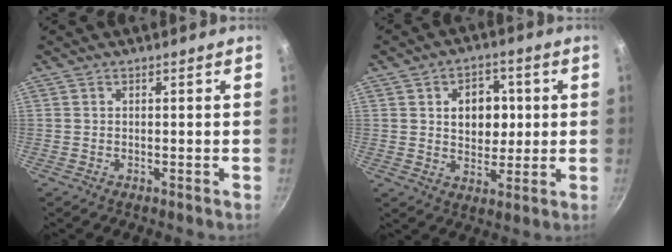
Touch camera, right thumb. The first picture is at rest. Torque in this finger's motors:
{"motor_torque": [-0.22, 0.48, 0.44, -0.36, 0.06]}